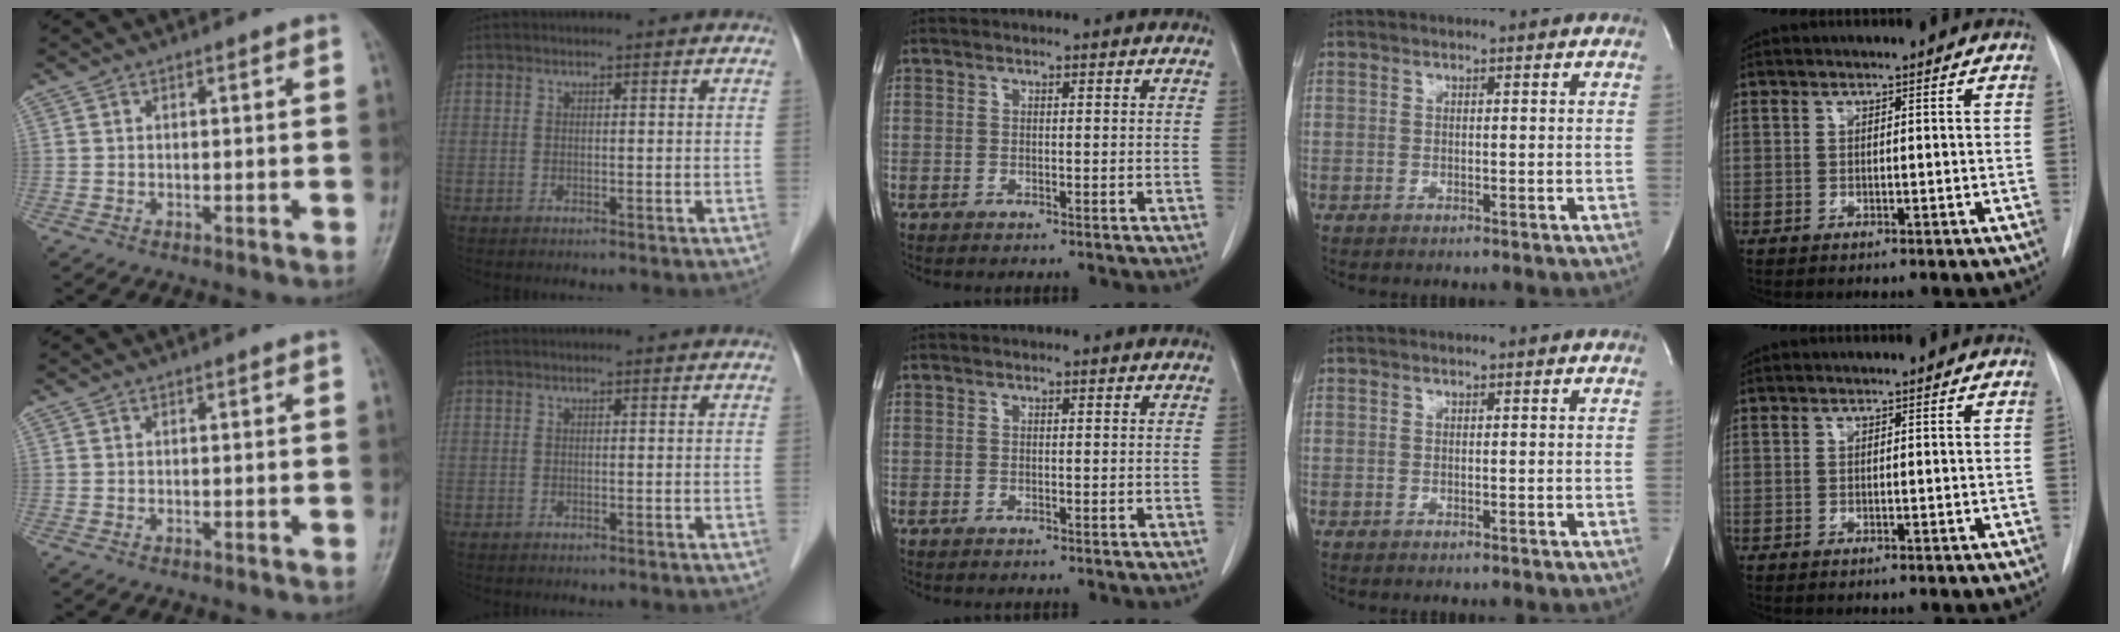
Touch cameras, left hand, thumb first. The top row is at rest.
{}